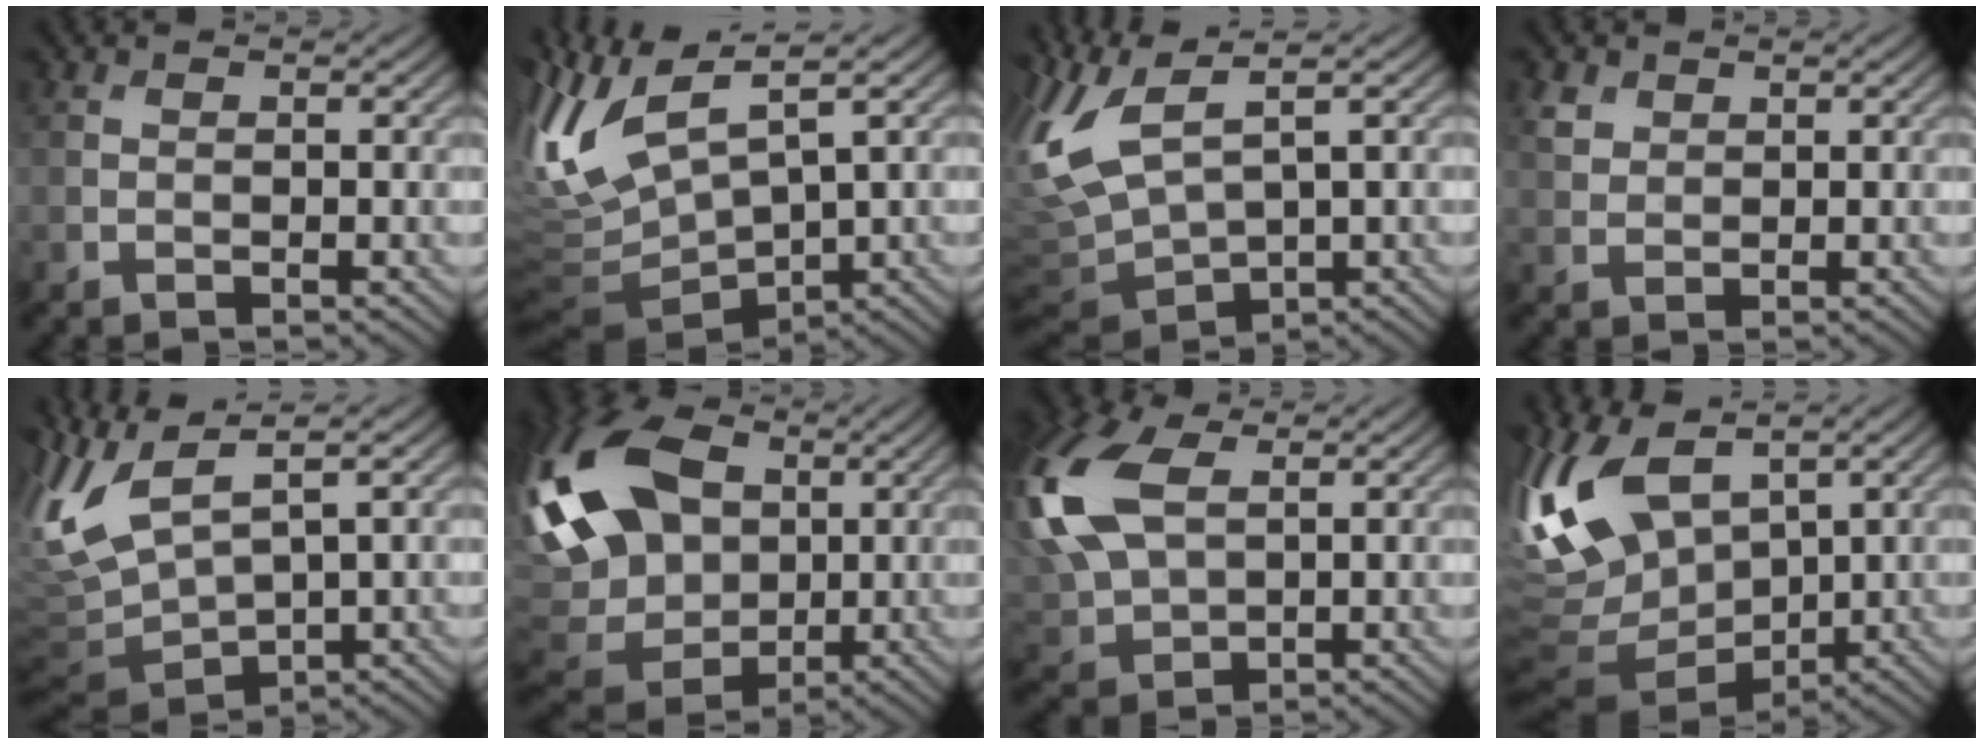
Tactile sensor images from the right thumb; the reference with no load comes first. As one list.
[{"total": 11.5, "force": [2.1, 4.5, 10.3], "torque": [-0.256, 0.009, 0.049]}, {"total": 10.2, "force": [2.0, 3.9, 9.2], "torque": [-0.244, -0.004, 0.043]}, {"total": 2.2, "force": [1.3, 1.5, 0.8], "torque": [-0.021, 0.002, 0.030]}, {"total": 9.0, "force": [1.9, 3.2, 8.1], "torque": [-0.201, -0.005, 0.040]}, {"total": 20.2, "force": [3.6, 14.4, 13.8], "torque": [-0.333, 0.015, 0.074]}, {"total": 15.6, "force": [4.1, 9.4, 11.7], "torque": [-0.322, 0.013, 0.080]}, {"total": 13.9, "force": [3.1, 7.9, 11.0], "torque": [-0.297, 0.003, 0.057]}]